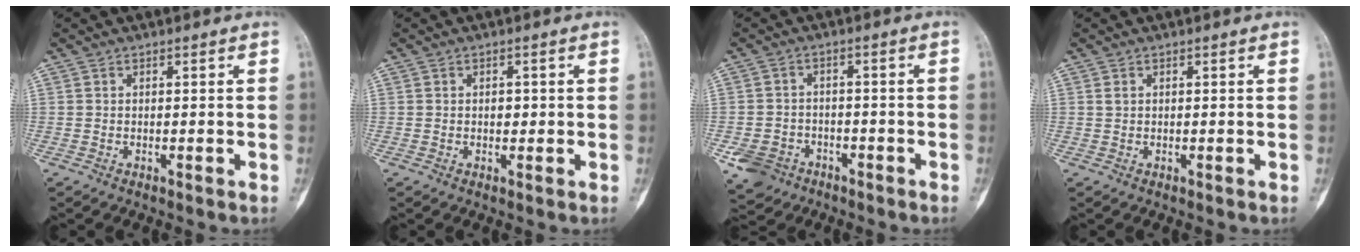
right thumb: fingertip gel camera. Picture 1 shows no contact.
{"total": 1.4, "force": [0.2, 1.0, 1.0], "torque": [-0.009, 0.002, 0.003]}
{"total": 6.5, "force": [-3.5, 5.2, 1.8], "torque": [-0.029, 0.023, -0.053]}
{"total": 0.7, "force": [0.3, 0.5, 0.4], "torque": [-0.008, 0.003, 0.007]}